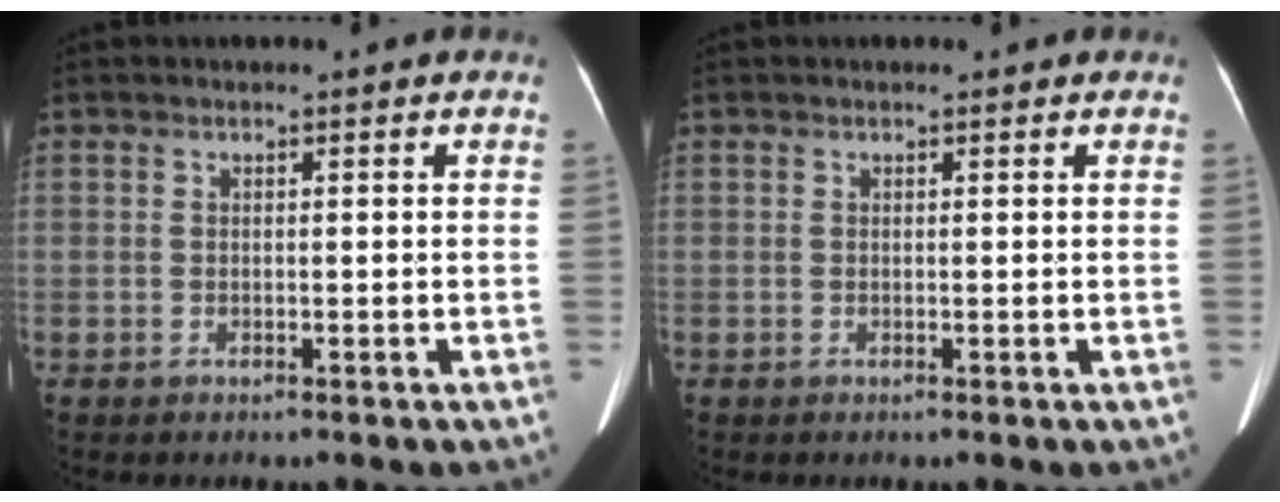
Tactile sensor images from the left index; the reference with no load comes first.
{"total": 0.5, "force": [0.5, 0.2, 0.1], "torque": [-0.008, 0.002, 0.003]}